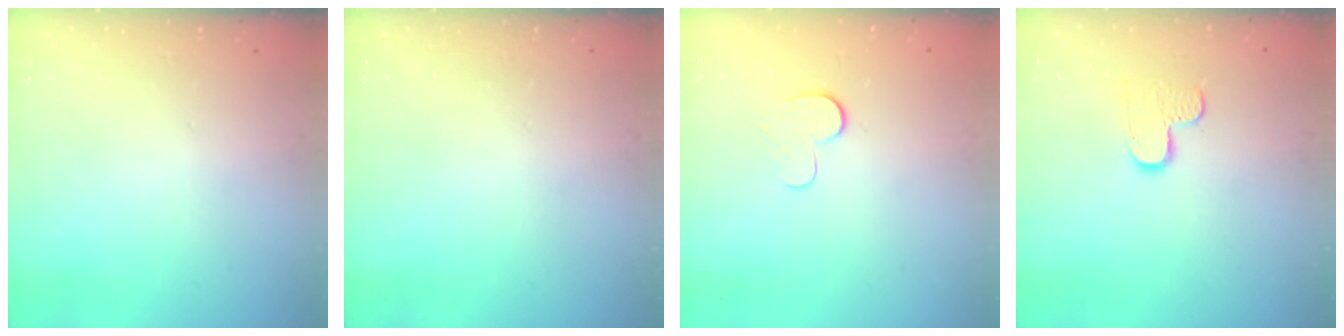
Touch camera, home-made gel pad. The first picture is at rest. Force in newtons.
{"total": 0.0}
{"total": 6.3, "press": 6.3, "slide": 0.5}
{"total": 6.3, "press": 6.3, "slide": 0.4}